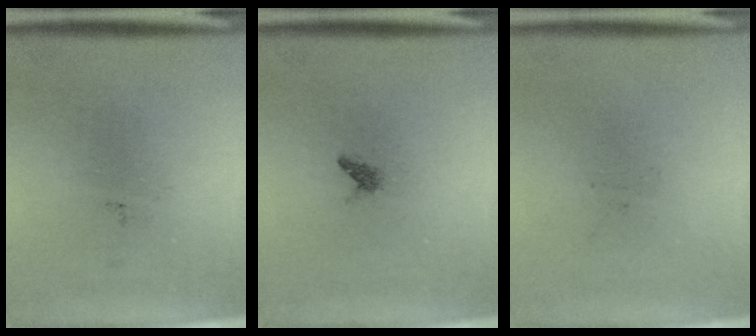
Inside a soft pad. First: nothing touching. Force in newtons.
{"total": 0.7}
{"total": 0.0}